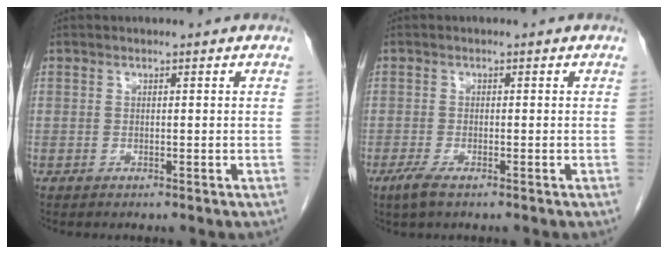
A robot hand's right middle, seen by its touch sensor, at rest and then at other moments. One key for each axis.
{"total": 2.5, "fx": -1.6, "fy": 0.4, "fz": 1.9, "tx": -0.047, "ty": -0.007, "tz": -0.033}